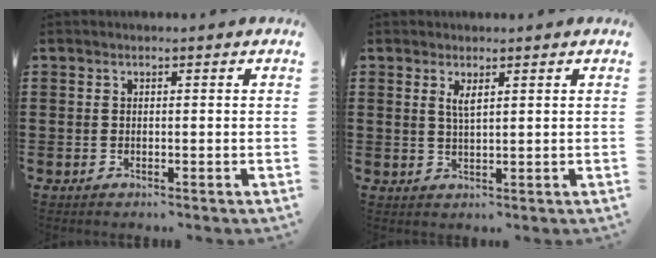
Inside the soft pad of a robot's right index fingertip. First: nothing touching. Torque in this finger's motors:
{"motor_torque": [0.00, 0.00, 0.05, 0.06]}